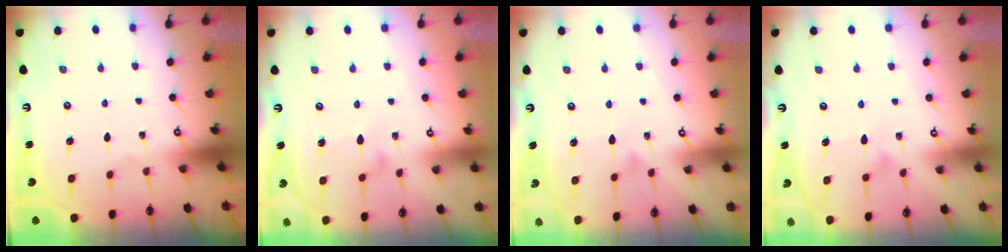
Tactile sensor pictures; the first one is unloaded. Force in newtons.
{"total": 6.4, "press": 6.4, "slide": 0.2}
{"total": 3.7, "press": 3.7, "slide": 0.2}
{"total": 9.4, "press": 9.4, "slide": 0.3}